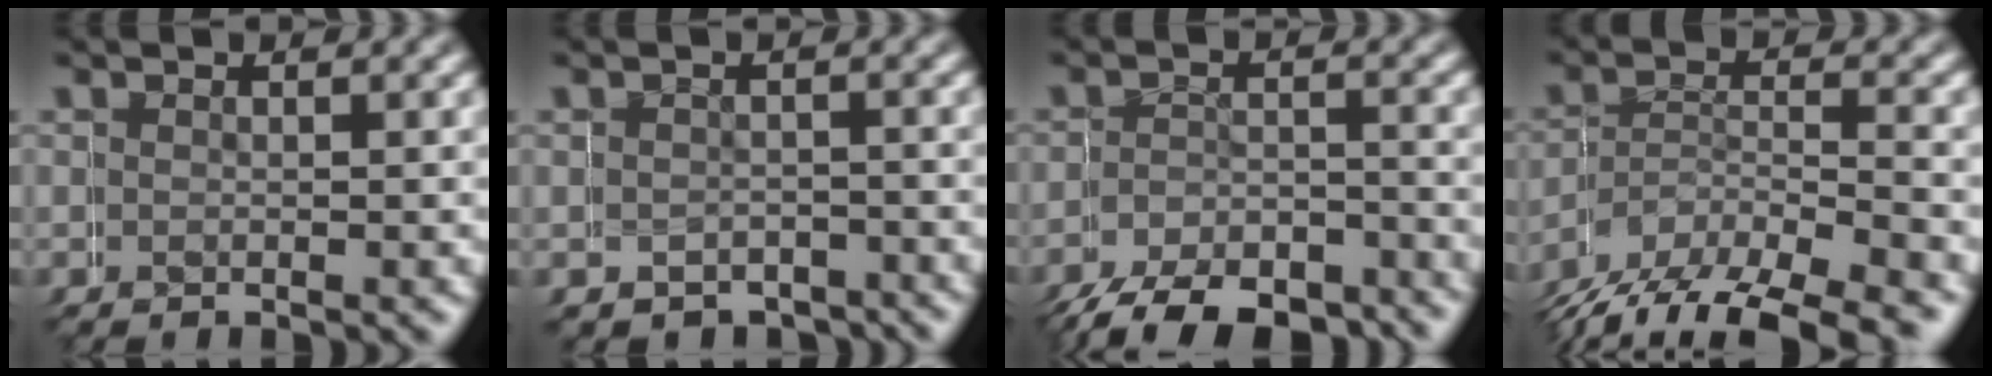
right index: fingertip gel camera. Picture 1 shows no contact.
{"total": 2.2, "force": [-1.0, 0.9, -1.8], "torque": [0.018, -0.002, -0.015]}
{"total": 7.7, "force": [-7.2, 2.7, 0.7], "torque": [-0.015, -0.020, -0.105]}
{"total": 7.2, "force": [-5.3, 4.0, 2.9], "torque": [-0.045, -0.010, -0.081]}